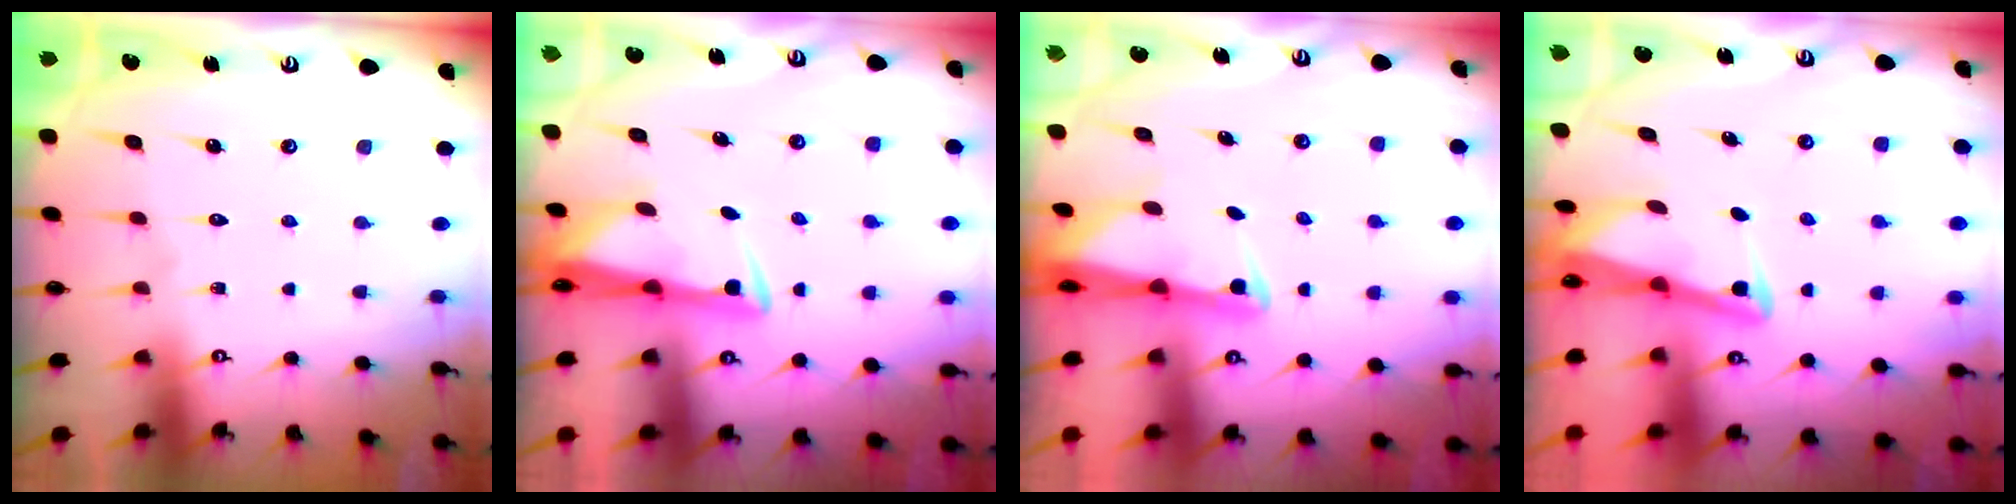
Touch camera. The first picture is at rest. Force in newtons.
{"total": 2.9, "press": 2.8, "slide": 0.9}
{"total": 2.6, "press": 2.5, "slide": 0.5}
{"total": 2.9, "press": 2.8, "slide": 0.4}